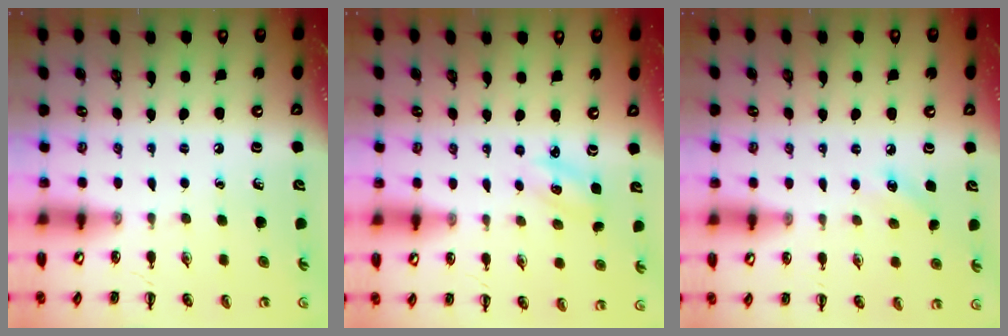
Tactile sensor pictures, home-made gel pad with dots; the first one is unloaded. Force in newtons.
{"total": 2.9, "press": 2.8, "slide": 0.9}
{"total": 6.2, "press": 6.0, "slide": 1.8}